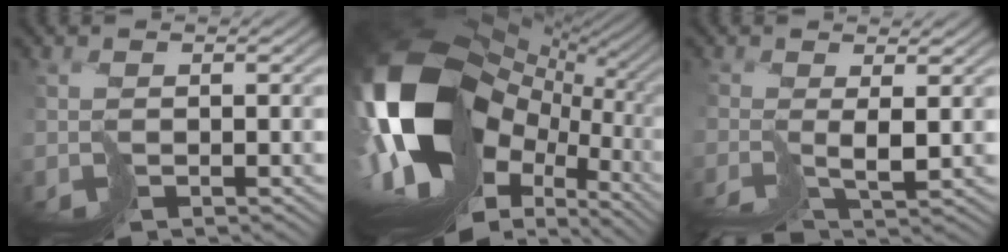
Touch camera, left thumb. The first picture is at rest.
{"total": 20.6, "force": [-1.0, 13.1, 15.9], "torque": [-0.329, -0.038, 0.014]}
{"total": 2.4, "force": [-1.3, -0.8, 1.9], "torque": [-0.027, -0.004, -0.028]}